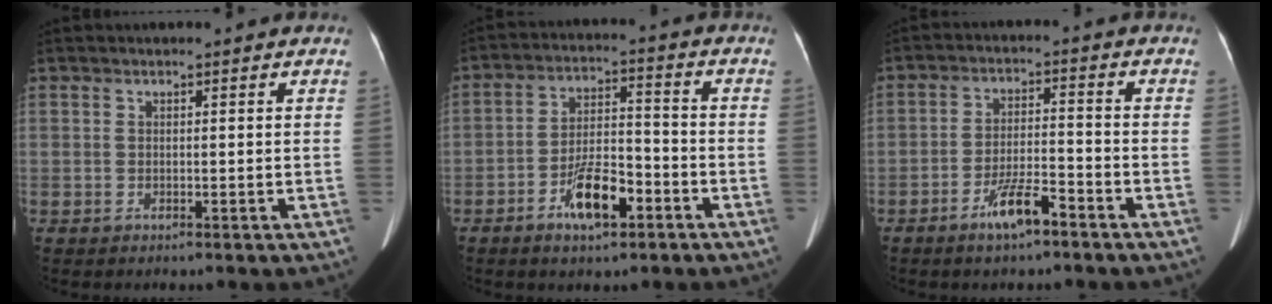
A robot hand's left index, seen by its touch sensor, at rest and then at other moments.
{"total": 8.5, "force": [-4.5, 2.9, 6.6], "torque": [-0.127, 0.006, -0.077]}
{"total": 6.0, "force": [-4.1, 1.0, 4.3], "torque": [-0.086, -0.001, -0.074]}